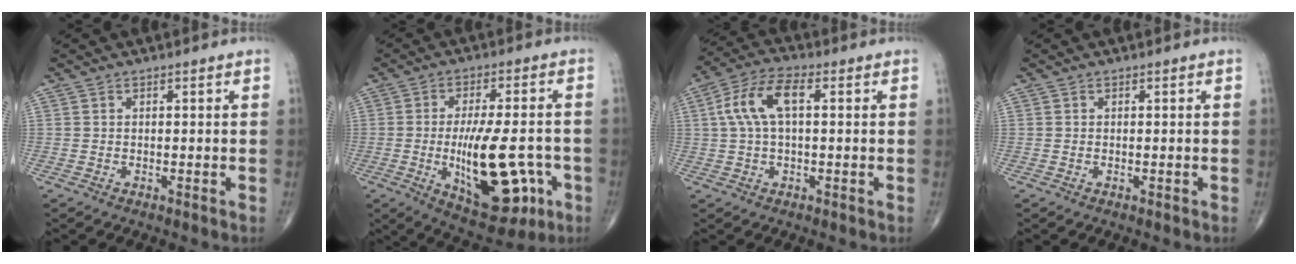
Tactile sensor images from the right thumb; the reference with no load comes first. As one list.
[{"total": 17.8, "force": [-4.3, 7.4, 15.6], "torque": [-0.224, 0.005, -0.050]}, {"total": 9.1, "force": [1.7, 4.1, 7.9], "torque": [-0.167, 0.031, 0.027]}, {"total": 0.0}]